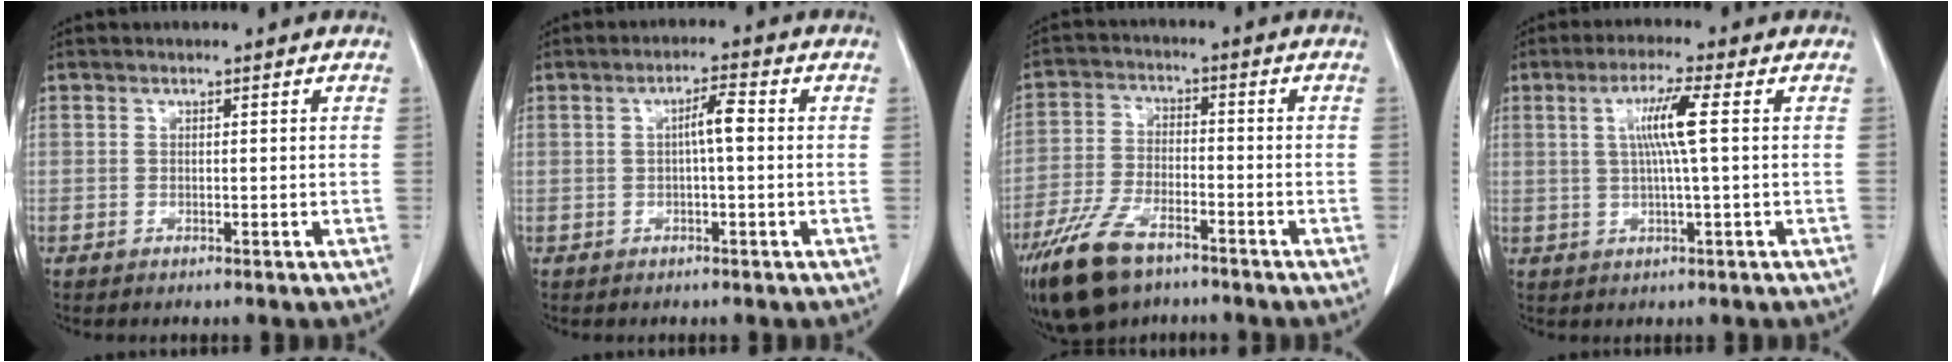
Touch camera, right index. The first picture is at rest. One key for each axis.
{"total": 3.7, "fx": 0.2, "fy": 0.6, "fz": 3.7, "tx": -0.066, "ty": 0.010, "tz": 0.003}
{"total": 12.0, "fx": -8.0, "fy": 4.9, "fz": 7.5, "tx": -0.157, "ty": -0.013, "tz": -0.147}
{"total": 6.4, "fx": 1.1, "fy": -0.4, "fz": 6.3, "tx": -0.119, "ty": 0.004, "tz": 0.022}